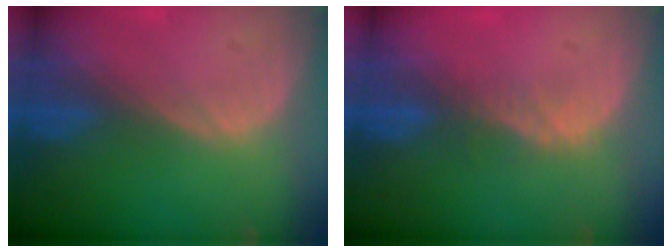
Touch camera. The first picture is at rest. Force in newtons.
{"total": 2.3, "press": 1.9, "slide": 1.4}